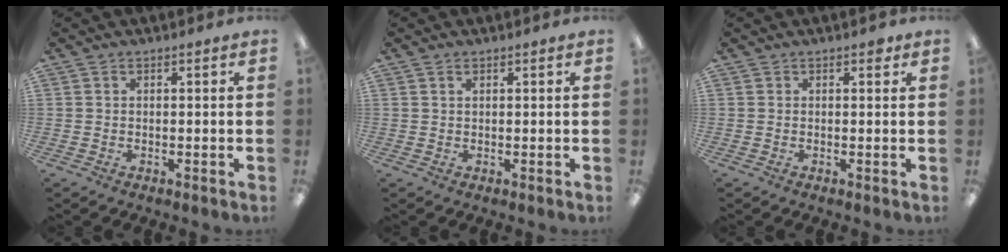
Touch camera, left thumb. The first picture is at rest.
{"total": 1.1, "force": [0.6, 0.6, 0.8], "torque": [-0.018, 0.003, 0.010]}
{"total": 1.3, "force": [0.8, 0.7, 0.8], "torque": [-0.002, -0.005, 0.010]}